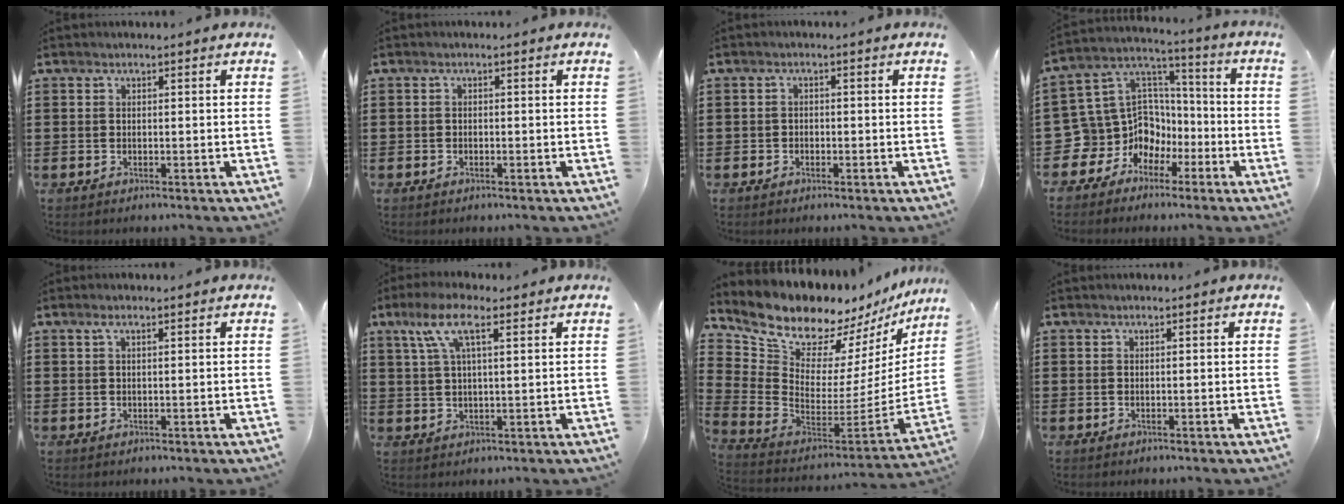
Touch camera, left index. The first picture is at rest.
{"total": 0.6, "force": [-0.5, 0.4, 0.1], "torque": [-0.003, 0.001, -0.010]}
{"total": 1.0, "force": [-0.6, 0.7, 0.1], "torque": [-0.006, 0.001, -0.015]}
{"total": 10.2, "force": [-2.8, 9.7, 1.2], "torque": [-0.087, -0.028, -0.036]}
{"total": 1.3, "force": [0.7, 0.2, 1.1], "torque": [-0.022, 0.003, 0.013]}
{"total": 7.0, "force": [3.7, 2.1, 5.6], "torque": [-0.120, 0.010, 0.064]}
{"total": 11.3, "force": [9.9, 4.4, 2.9], "torque": [-0.110, -0.088, 0.178]}
{"total": 0.0}